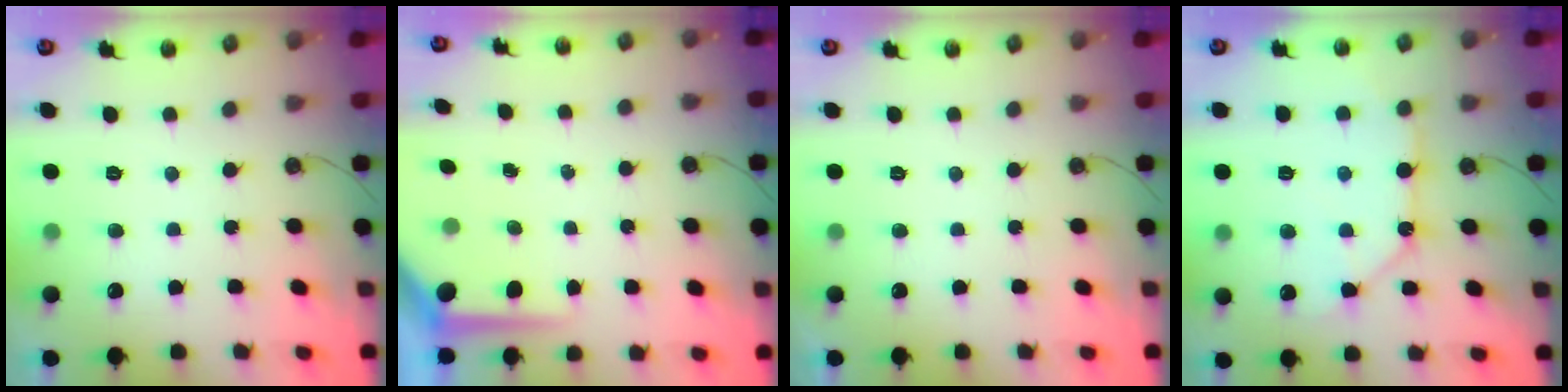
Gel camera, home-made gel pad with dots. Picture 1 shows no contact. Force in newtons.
{"total": 7.3, "press": 7.2, "slide": 0.8}
{"total": 0.0}
{"total": 9.9, "press": 9.8, "slide": 0.9}